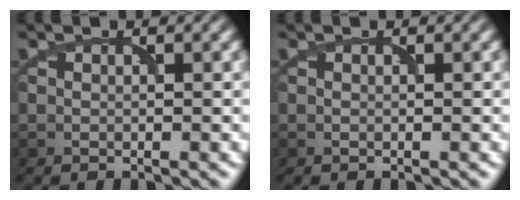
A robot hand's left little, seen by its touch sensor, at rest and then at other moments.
{"total": 0.0}